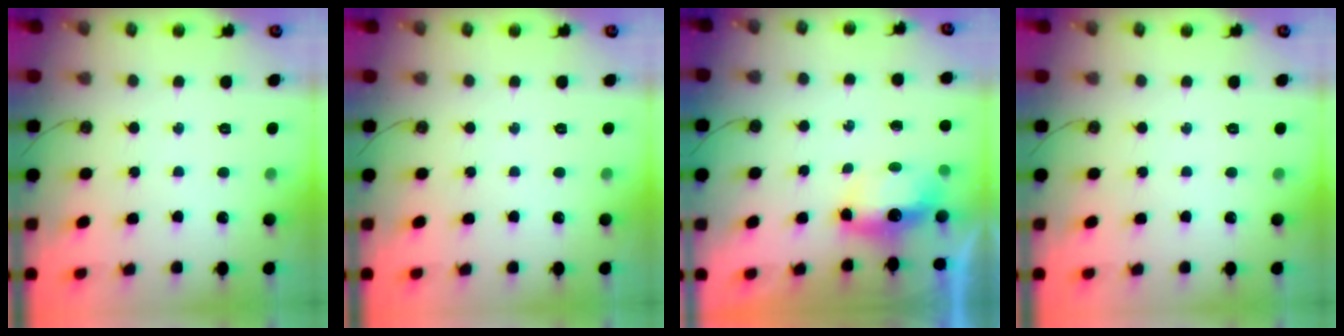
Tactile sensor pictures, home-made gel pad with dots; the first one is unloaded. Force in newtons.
{"total": 0.0}
{"total": 6.2, "press": 6.2, "slide": 0.2}
{"total": 0.0}